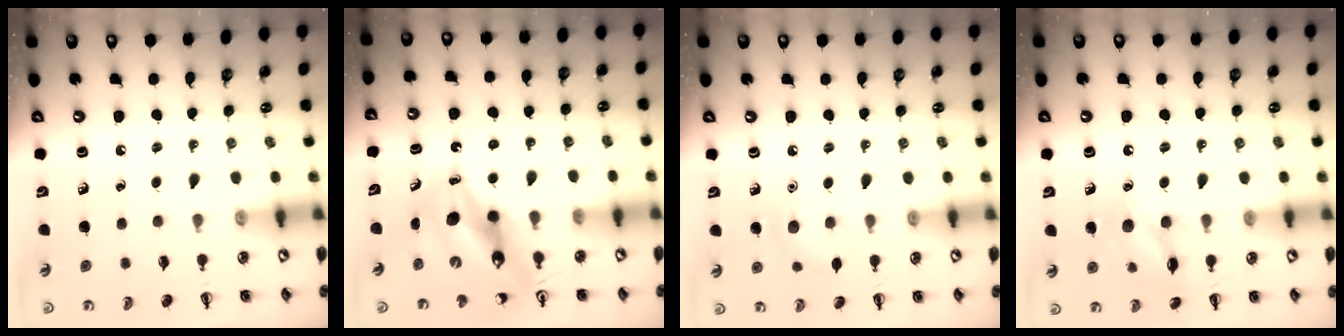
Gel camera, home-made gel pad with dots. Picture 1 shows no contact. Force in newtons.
{"total": 12.3, "press": 11.7, "slide": 3.6}
{"total": 7.0, "press": 6.7, "slide": 1.8}
{"total": 10.9, "press": 10.9, "slide": 0.5}